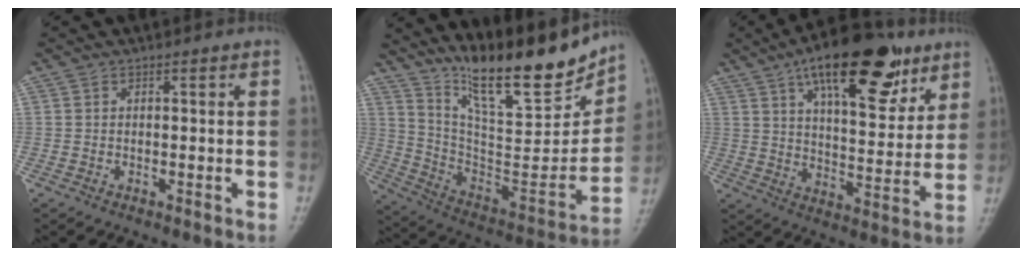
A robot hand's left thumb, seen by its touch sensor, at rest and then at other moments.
{"total": 22.7, "force": [16.8, 5.9, 14.0], "torque": [-0.184, -0.085, 0.292]}
{"total": 21.4, "force": [12.0, 8.8, 15.3], "torque": [-0.200, -0.036, 0.188]}